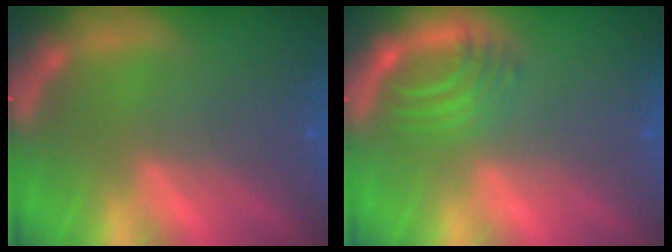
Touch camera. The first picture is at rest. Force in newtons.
{"total": 3.4}